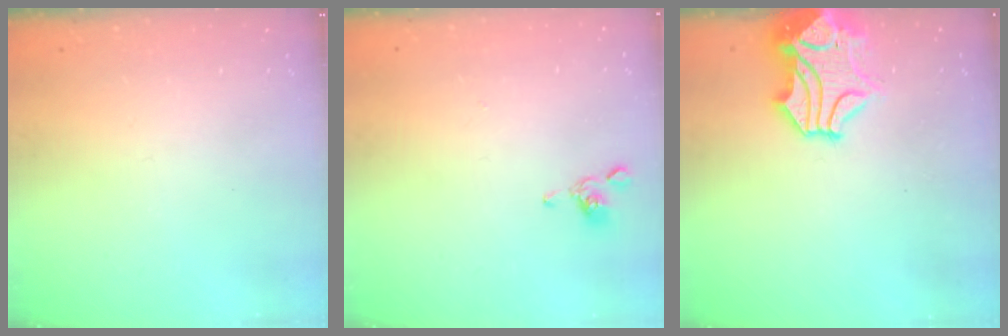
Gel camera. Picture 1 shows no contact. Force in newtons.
{"total": 2.2, "press": 2.2, "slide": 0.2}
{"total": 2.3, "press": 1.9, "slide": 1.3}